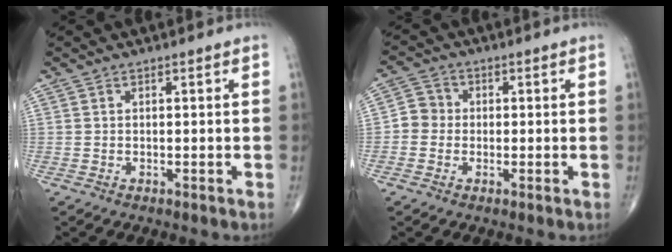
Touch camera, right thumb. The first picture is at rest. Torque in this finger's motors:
{"motor_torque": [-0.16, 0.08, 0.15, 0.00, 0.04]}